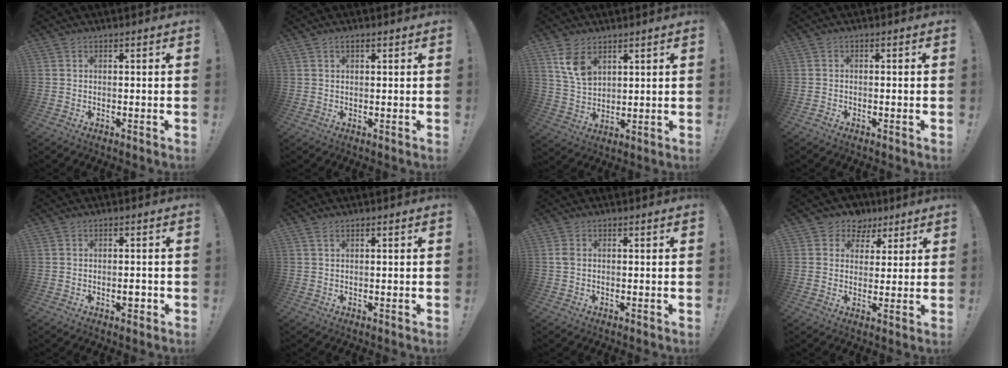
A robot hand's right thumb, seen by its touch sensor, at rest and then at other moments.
{"total": 1.7, "force": [1.0, 0.6, 1.2], "torque": [-0.018, -0.001, 0.016]}
{"total": 8.7, "force": [4.9, 5.3, 4.8], "torque": [-0.077, -0.022, 0.095]}
{"total": 1.3, "force": [-1.0, 0.2, 0.7], "torque": [-0.009, 0.002, -0.018]}
{"total": 2.3, "force": [-0.9, 1.1, 1.8], "torque": [-0.019, 0.001, -0.017]}
{"total": 1.4, "force": [0.7, 0.1, 1.2], "torque": [-0.017, -0.003, 0.011]}
{"total": 1.3, "force": [0.1, 0.9, 1.0], "torque": [-0.021, 0.004, 0.001]}
{"total": 7.1, "force": [3.9, 5.8, 1.2], "torque": [-0.010, -0.022, 0.075]}